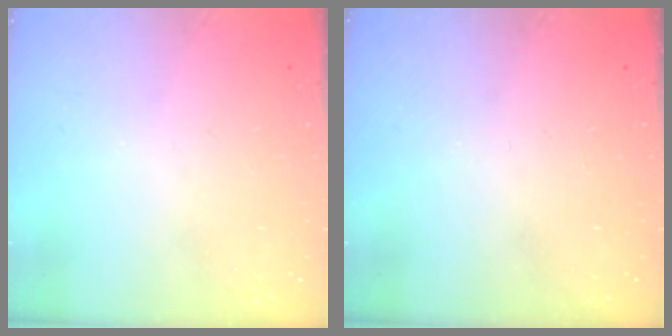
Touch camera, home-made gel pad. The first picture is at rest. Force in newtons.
{"total": 0.0}